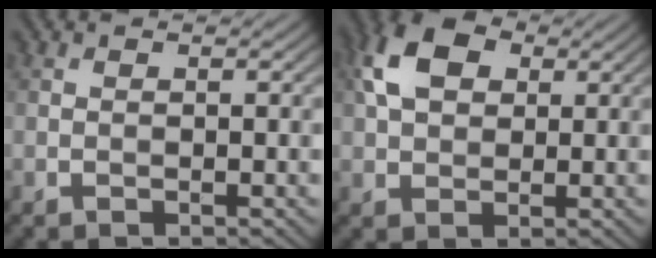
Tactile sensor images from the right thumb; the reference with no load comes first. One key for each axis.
{"total": 7.2, "fx": 2.3, "fy": 4.9, "fz": 4.8, "tx": -0.111, "ty": 0.016, "tz": 0.036}